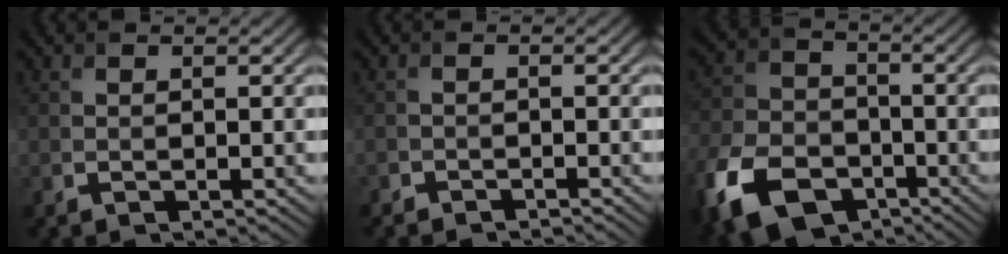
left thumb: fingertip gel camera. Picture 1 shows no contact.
{"total": 1.5, "force": [-1.5, 0.4, 0.1], "torque": [0.001, -0.003, -0.030]}
{"total": 14.2, "force": [-7.5, 9.1, 7.9], "torque": [-0.212, -0.040, -0.149]}